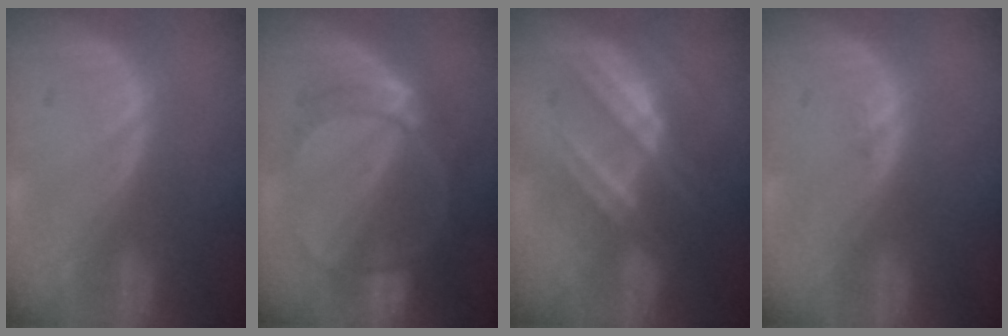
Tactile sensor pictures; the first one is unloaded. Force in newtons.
{"total": 7.1, "press": 6.4, "slide": 3.1}
{"total": 7.4, "press": 6.9, "slide": 2.7}
{"total": 0.8, "press": 0.6, "slide": 0.5}